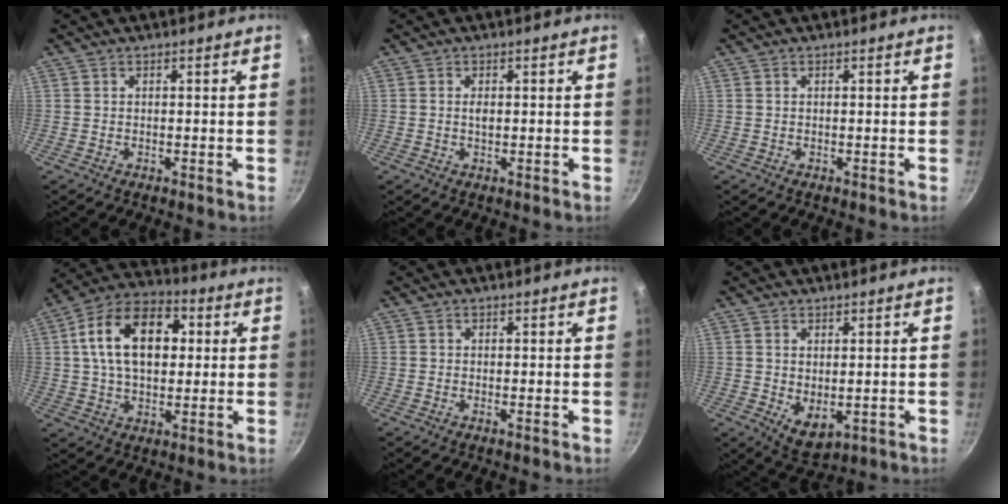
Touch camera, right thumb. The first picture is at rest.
{"total": 1.3, "force": [0.2, 0.7, 1.1], "torque": [-0.018, 0.001, 0.002]}
{"total": 0.0}
{"total": 17.6, "force": [3.5, 11.3, 13.0], "torque": [-0.190, 0.020, 0.043]}
{"total": 0.0}
{"total": 5.6, "force": [0.2, 3.4, 4.5], "torque": [-0.067, -0.021, 0.014]}